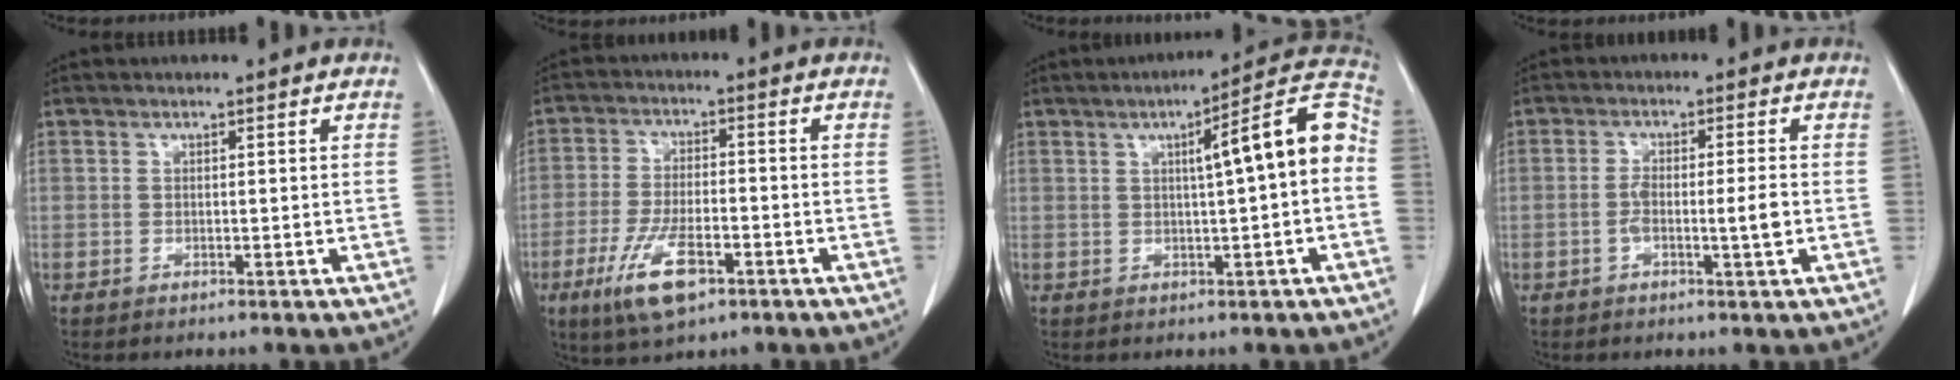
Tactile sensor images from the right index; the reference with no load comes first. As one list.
[{"total": 9.2, "force": [-4.7, 3.1, 7.3], "torque": [-0.149, -0.013, -0.080]}, {"total": 10.3, "force": [0.8, 0.5, 10.2], "torque": [-0.137, 0.029, 0.004]}, {"total": 4.5, "force": [-1.0, 0.4, 4.4], "torque": [-0.081, 0.000, -0.016]}]